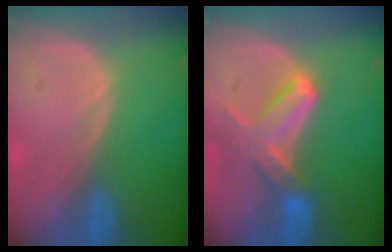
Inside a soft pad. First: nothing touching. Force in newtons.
{"total": 6.7, "press": 6.6, "slide": 1.3}